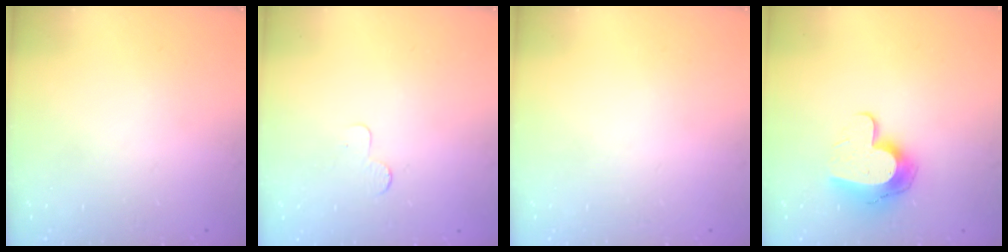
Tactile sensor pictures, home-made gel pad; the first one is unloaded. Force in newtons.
{"total": 2.5, "press": 2.5, "slide": 0.2}
{"total": 0.0}
{"total": 12.1, "press": 12.1, "slide": 0.4}